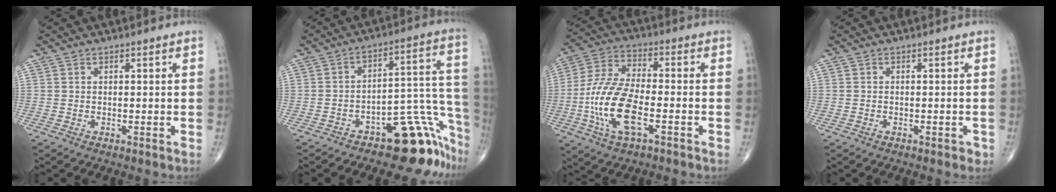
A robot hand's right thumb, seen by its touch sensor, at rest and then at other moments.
{"total": 16.3, "force": [-11.0, 7.0, 9.7], "torque": [-0.042, 0.139, -0.155]}
{"total": 14.8, "force": [-4.2, 6.3, 12.7], "torque": [-0.270, 0.020, -0.082]}
{"total": 0.9, "force": [-0.5, 0.6, 0.5], "torque": [-0.007, 0.003, -0.006]}